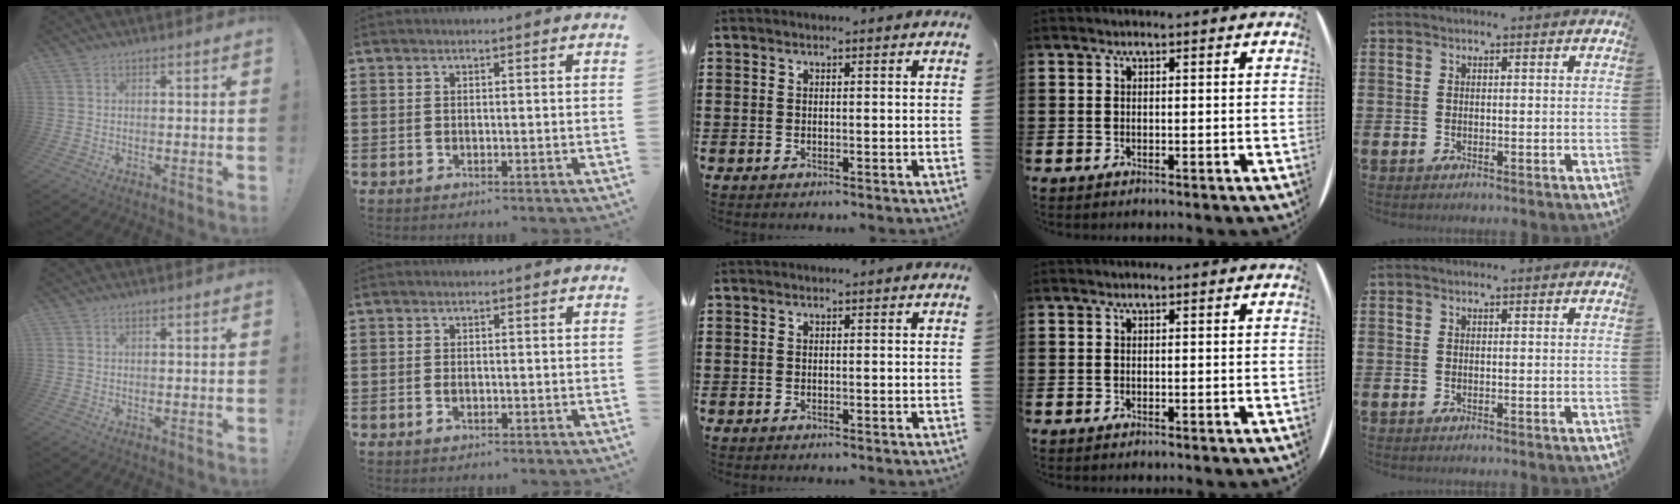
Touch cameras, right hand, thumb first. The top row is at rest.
{"thumb": {"total": 0.8, "force": [0.4, 0.4, 0.5], "torque": [-0.012, 0.002, 0.008]}, "index": {"total": 1.0, "force": [-0.4, 0.4, 0.9], "torque": [-0.019, -0.006, -0.005]}}